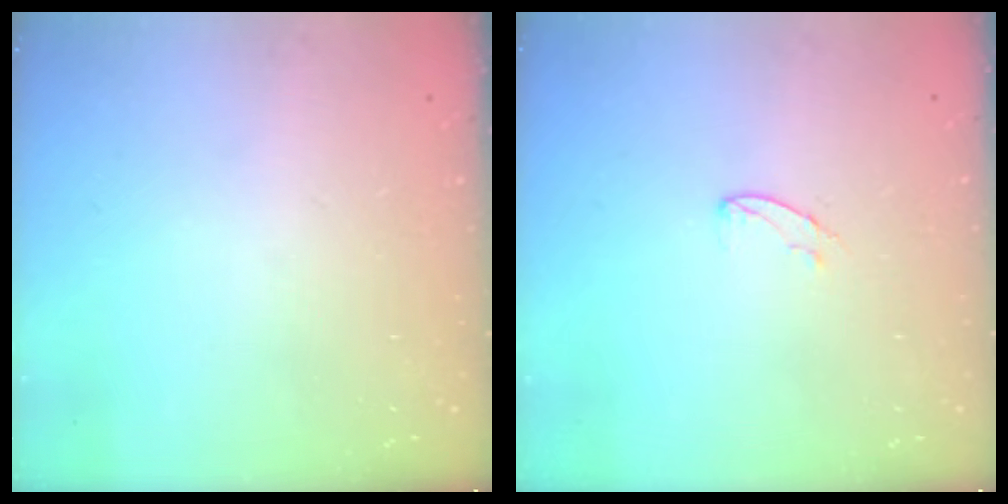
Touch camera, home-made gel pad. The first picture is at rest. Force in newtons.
{"total": 4.5, "press": 4.5, "slide": 0.4}